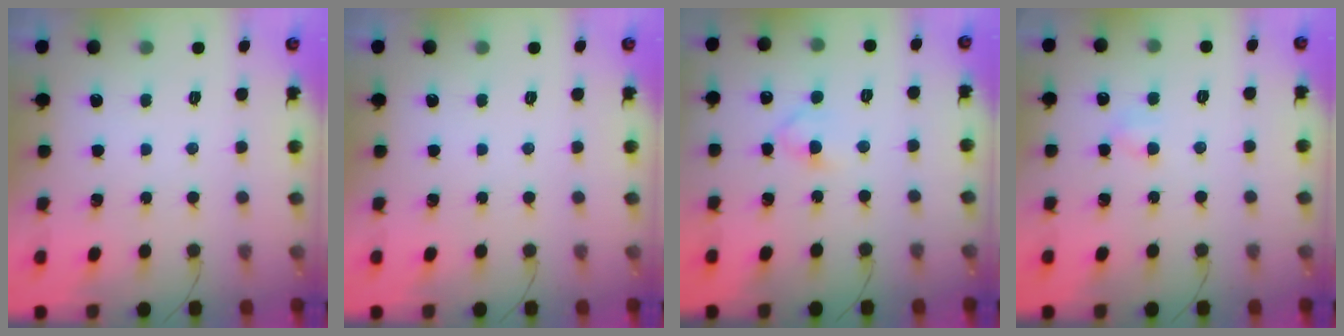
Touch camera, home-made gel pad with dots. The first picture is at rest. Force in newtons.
{"total": 0.0}
{"total": 2.9, "press": 2.6, "slide": 1.3}
{"total": 3.5, "press": 3.4, "slide": 1.1}